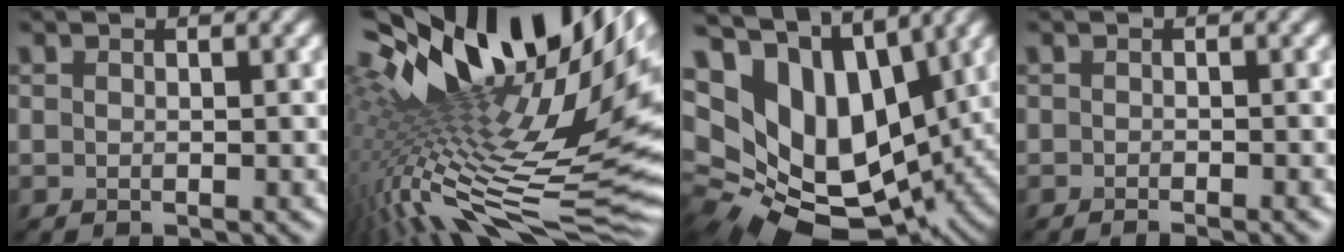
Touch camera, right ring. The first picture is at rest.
{"total": 19.7, "force": [3.9, 7.1, 17.9], "torque": [-0.293, -0.006, 0.083]}
{"total": 16.5, "force": [4.0, 10.9, 11.7], "torque": [-0.227, -0.010, 0.100]}
{"total": 1.0, "force": [-0.8, 0.1, 0.6], "torque": [-0.005, -0.002, -0.012]}